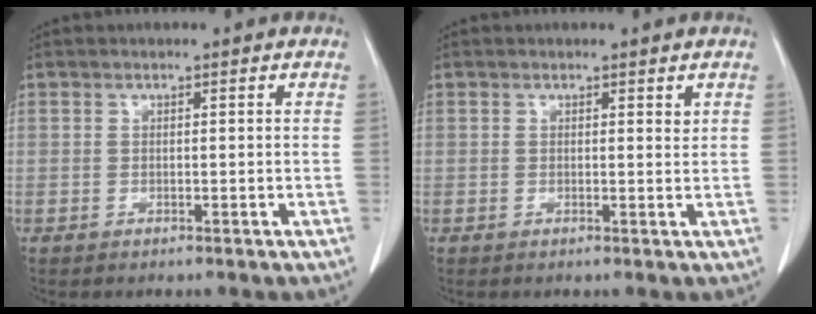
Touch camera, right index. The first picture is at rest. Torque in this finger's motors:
{"motor_torque": [-0.12, 0.13, -0.01, -0.01]}